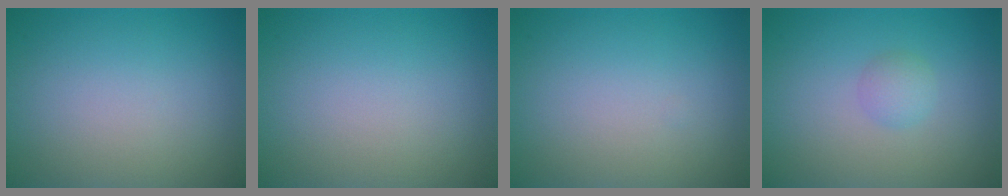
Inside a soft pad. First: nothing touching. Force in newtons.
{"total": 0.0}
{"total": 0.0}
{"total": 1.3, "press": 1.3, "slide": 0.1}